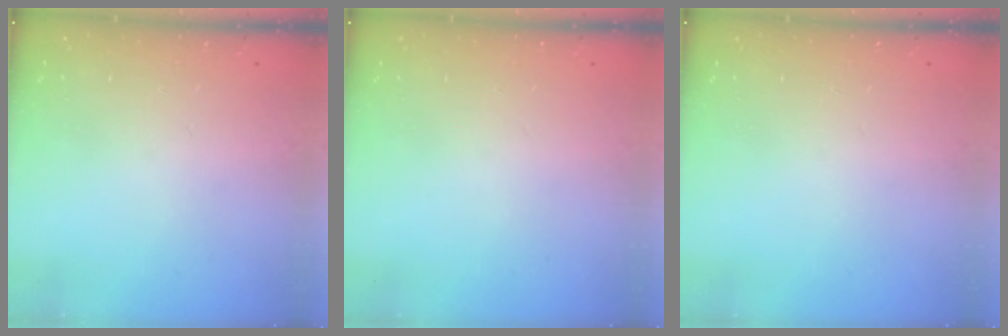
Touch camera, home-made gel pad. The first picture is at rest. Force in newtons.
{"total": 0.0}
{"total": 0.0}